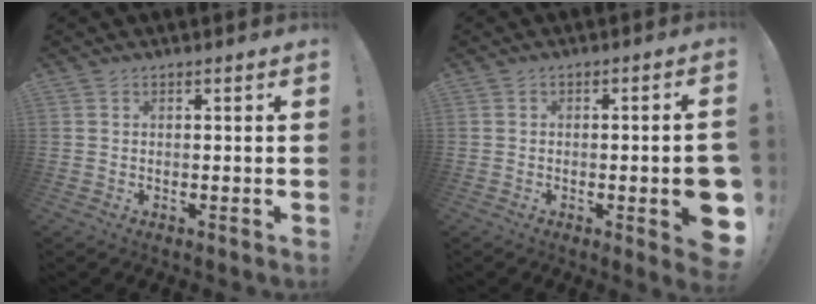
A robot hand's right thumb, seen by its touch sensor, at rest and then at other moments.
{"total": 8.1, "force": [-2.1, 1.6, 7.7], "torque": [-0.097, -0.001, -0.025]}